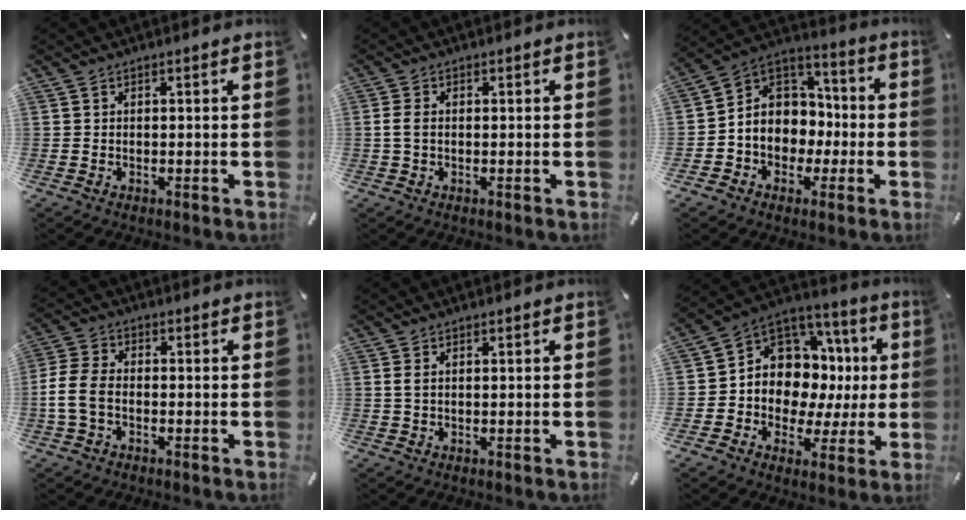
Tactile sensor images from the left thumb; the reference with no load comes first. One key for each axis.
{"total": 2.7, "fx": 0.0, "fy": 1.6, "fz": 2.2, "tx": -0.049, "ty": 0.002, "tz": -0.004}
{"total": 9.2, "fx": -1.3, "fy": 8.9, "fz": 2.1, "tx": -0.051, "ty": -0.004, "tz": -0.020}
{"total": 7.0, "fx": -2.1, "fy": 4.5, "fz": 5.0, "tx": -0.119, "ty": 0.004, "tz": -0.041}
{"total": 2.2, "fx": 0.3, "fy": 1.3, "fz": 1.7, "tx": -0.043, "ty": 0.004, "tz": 0.002}
{"total": 10.5, "fx": 2.0, "fy": 9.5, "fz": 4.1, "tx": -0.066, "ty": -0.044, "tz": 0.046}